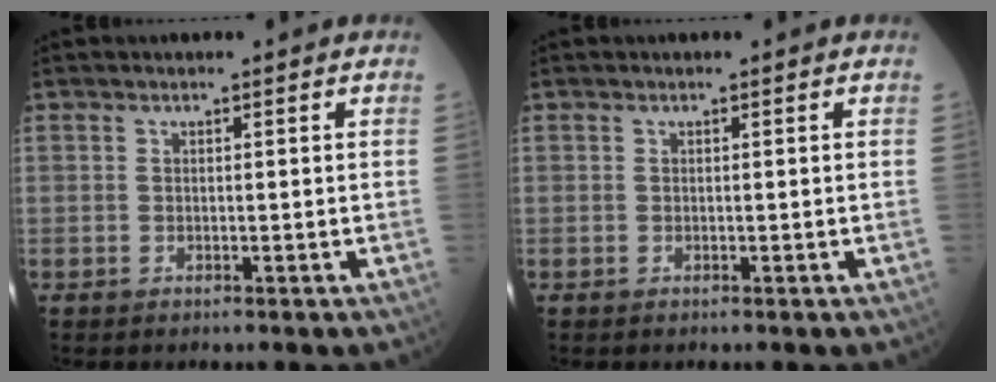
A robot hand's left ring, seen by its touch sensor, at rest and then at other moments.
{"total": 0.0}